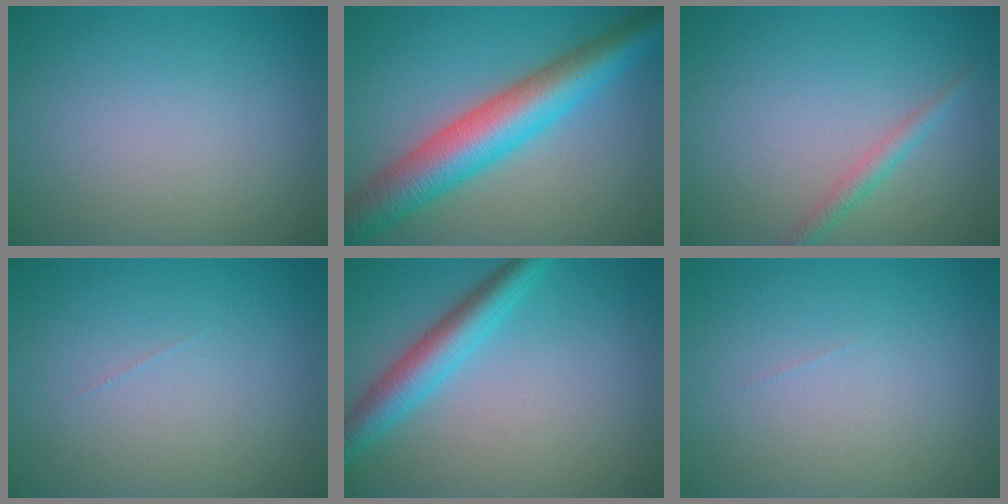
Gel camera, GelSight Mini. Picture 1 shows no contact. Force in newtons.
{"total": 8.4, "press": 8.4, "slide": 0.2}
{"total": 1.6, "press": 1.6, "slide": 0.0}
{"total": 0.0}
{"total": 4.2, "press": 4.2, "slide": 0.1}
{"total": 0.0}